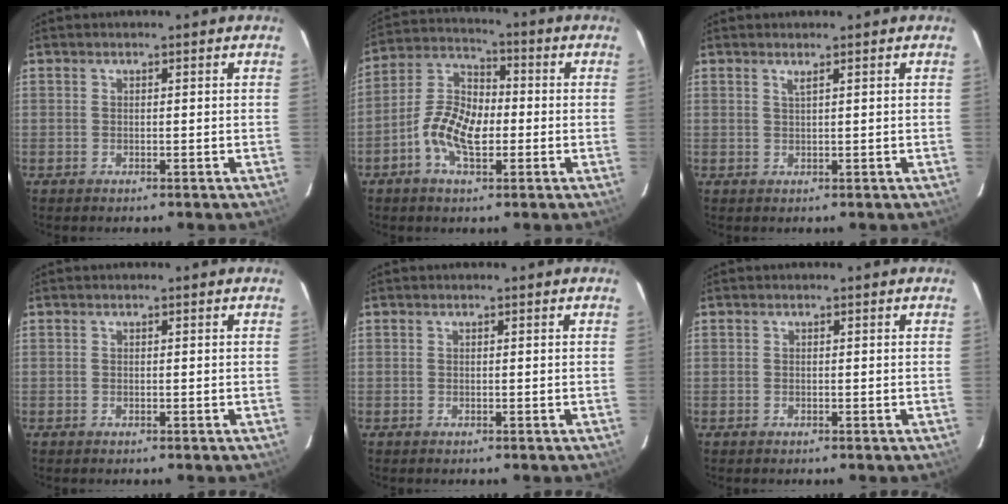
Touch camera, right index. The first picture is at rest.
{"total": 10.4, "force": [-2.9, 5.4, 8.4], "torque": [-0.175, 0.012, -0.060]}
{"total": 0.8, "force": [0.6, -0.3, 0.5], "torque": [-0.008, -0.001, 0.009]}
{"total": 0.0}
{"total": 0.0}
{"total": 0.0}